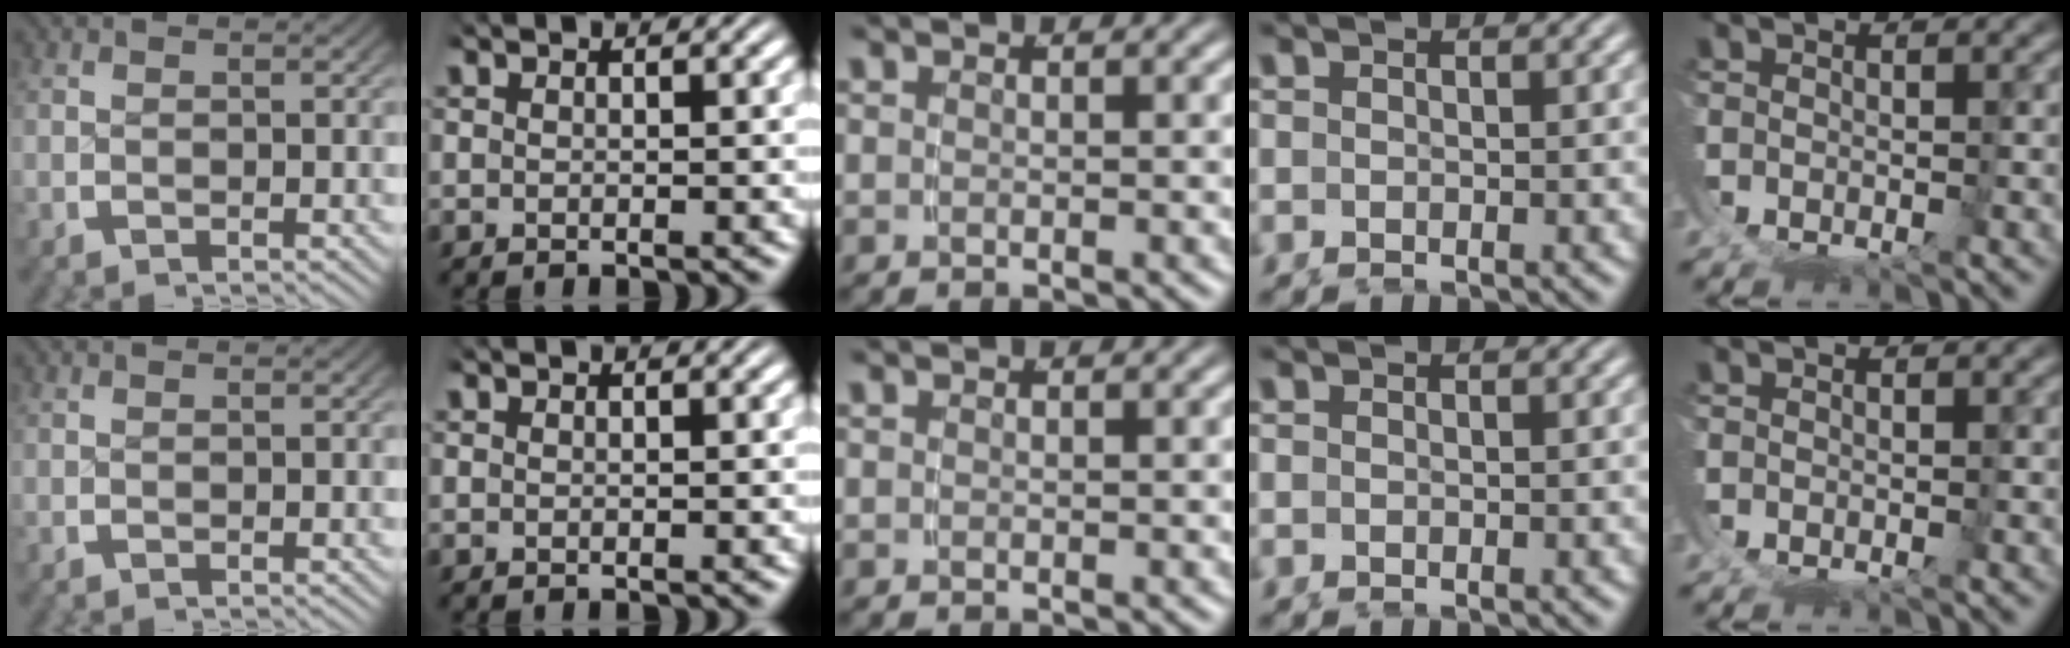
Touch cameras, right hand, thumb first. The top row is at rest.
{}